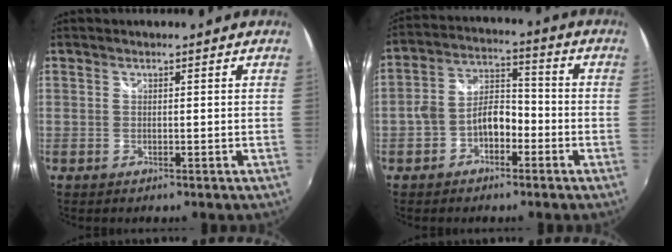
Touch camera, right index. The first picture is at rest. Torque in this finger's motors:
{"motor_torque": [0.08, -0.03, 0.19, 0.06]}